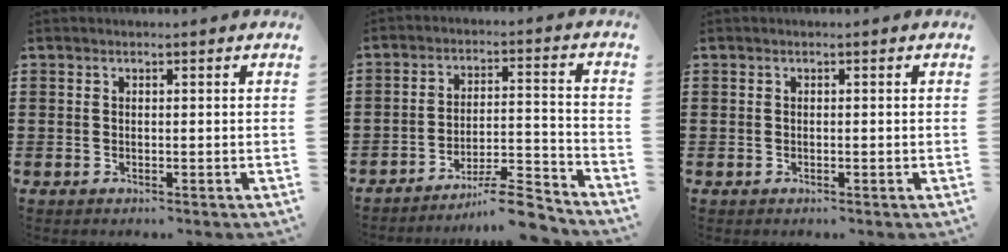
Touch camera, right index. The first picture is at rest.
{"total": 8.5, "force": [-7.6, 0.6, 3.7], "torque": [-0.048, 0.017, -0.144]}
{"total": 0.0}